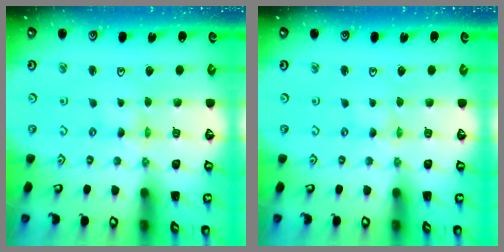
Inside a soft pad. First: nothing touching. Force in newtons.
{"total": 0.6, "press": 0.6, "slide": 0.1}